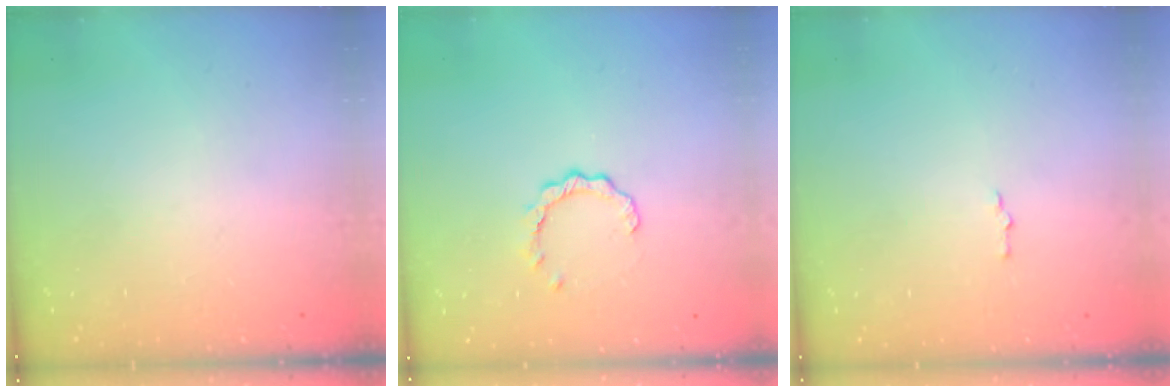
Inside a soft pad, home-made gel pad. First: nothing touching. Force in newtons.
{"total": 2.6, "press": 2.6, "slide": 0.2}
{"total": 1.5, "press": 1.5, "slide": 0.2}